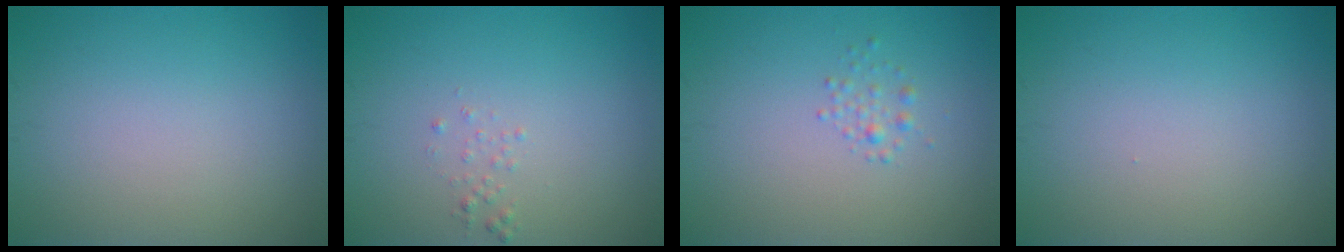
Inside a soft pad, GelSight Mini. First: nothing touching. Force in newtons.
{"total": 0.7, "press": 0.6, "slide": 0.1}
{"total": 1.0, "press": 1.0, "slide": 0.0}
{"total": 0.0}